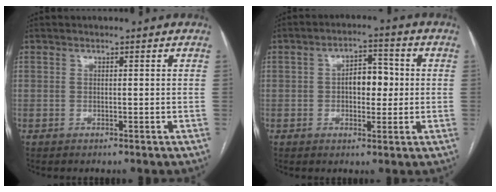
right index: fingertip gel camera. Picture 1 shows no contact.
{"total": 5.8, "force": [0.1, 3.1, 4.8], "torque": [-0.073, 0.019, 0.001]}